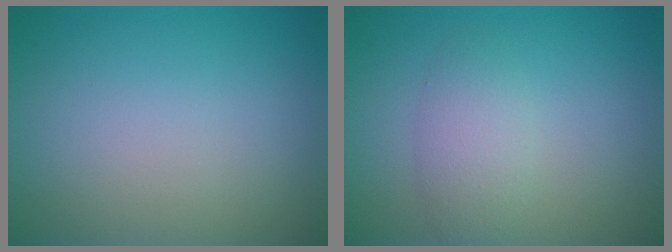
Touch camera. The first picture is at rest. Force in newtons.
{"total": 2.6, "press": 2.6, "slide": 0.1}